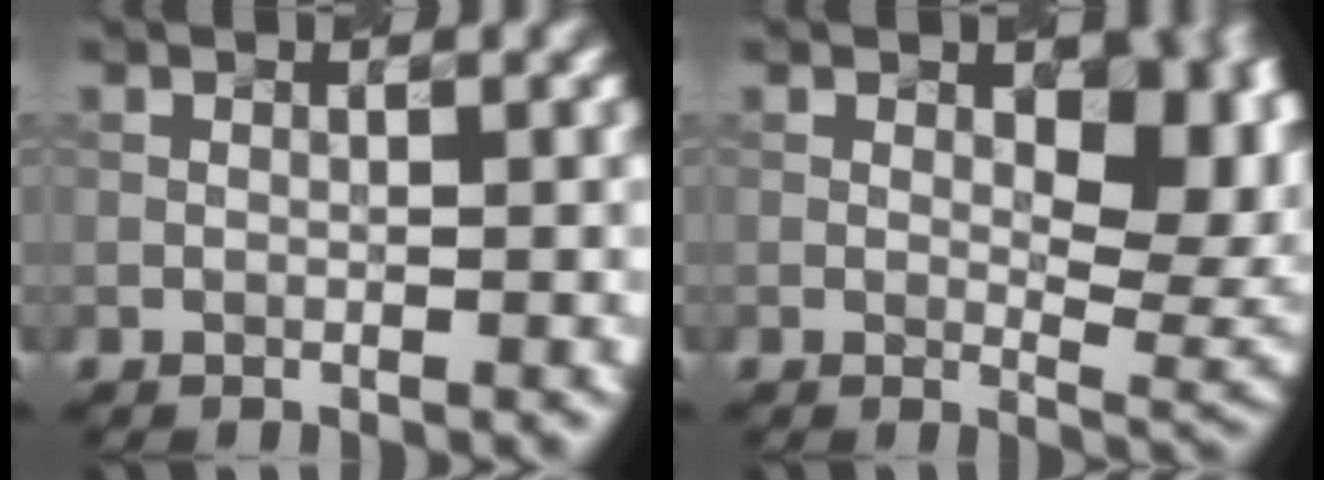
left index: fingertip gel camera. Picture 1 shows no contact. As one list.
[{"total": 7.2, "force": [1.8, 3.5, 6.0], "torque": [-0.080, -0.004, 0.038]}]